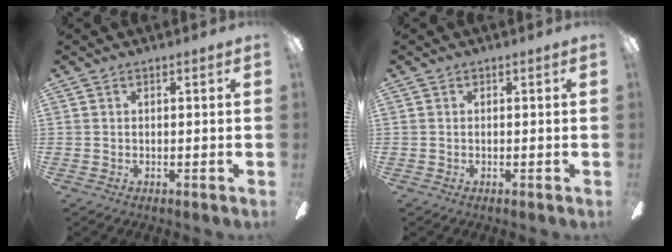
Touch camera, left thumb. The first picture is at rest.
{"total": 0.0}